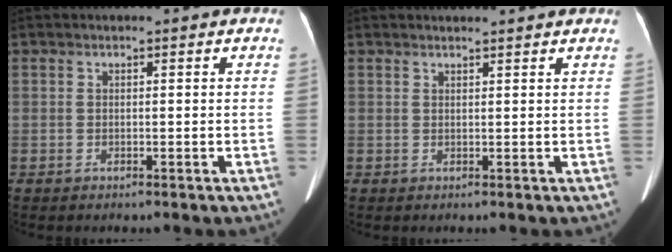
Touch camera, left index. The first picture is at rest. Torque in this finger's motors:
{"motor_torque": [-0.17, -0.19, 0.04, 0.01]}